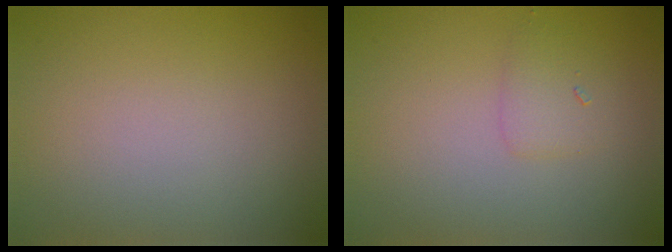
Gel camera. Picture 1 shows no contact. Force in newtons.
{"total": 1.5, "press": 1.5, "slide": 0.2}